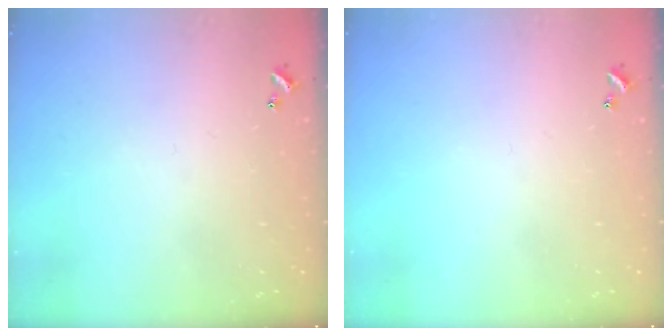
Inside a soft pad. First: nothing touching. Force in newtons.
{"total": 0.0}